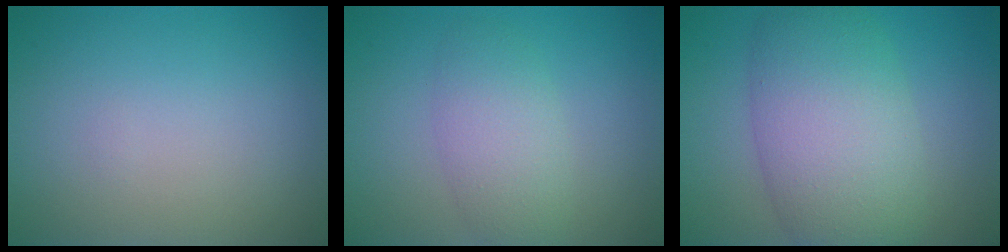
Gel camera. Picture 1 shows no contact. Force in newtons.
{"total": 3.4, "press": 3.4, "slide": 0.2}
{"total": 8.8, "press": 8.8, "slide": 0.5}